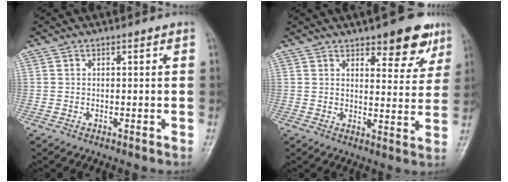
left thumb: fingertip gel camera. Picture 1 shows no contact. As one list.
[{"total": 9.7, "force": [6.3, 3.9, 6.3], "torque": [-0.046, -0.033, 0.082]}]